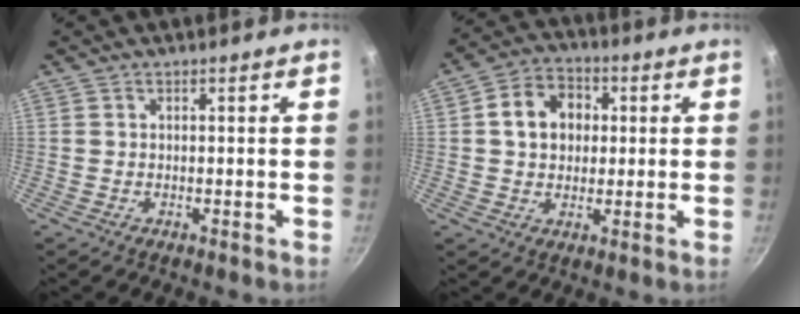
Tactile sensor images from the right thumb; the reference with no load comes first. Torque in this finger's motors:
{"motor_torque": [-0.16, 0.12, 0.11, 0.07, 0.07]}